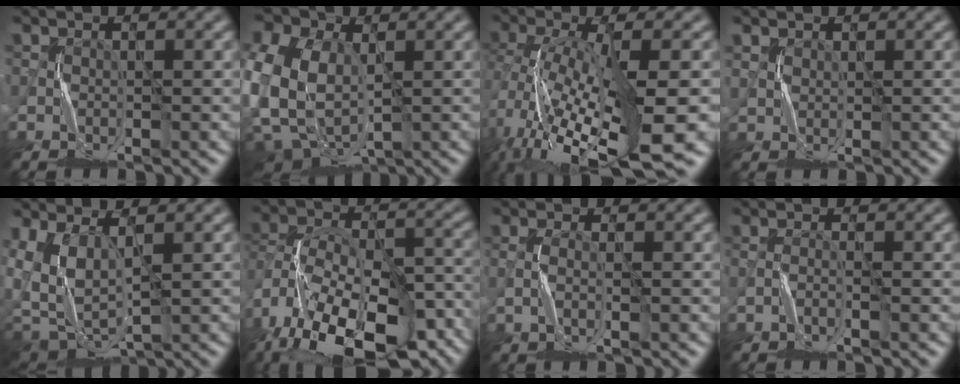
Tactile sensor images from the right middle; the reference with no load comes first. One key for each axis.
{"total": 13.3, "fx": 0.7, "fy": 9.8, "fz": 9.0, "tx": -0.193, "ty": -0.007, "tz": 0.029}
{"total": 14.1, "fx": -5.6, "fy": 4.2, "fz": 12.3, "tx": -0.252, "ty": -0.018, "tz": -0.072}
{"total": 1.4, "fx": 1.2, "fy": 0.8, "fz": 0.1, "tx": -0.008, "ty": -0.001, "tz": 0.026}
{"total": 6.2, "fx": 1.7, "fy": 3.9, "fz": 4.5, "tx": -0.110, "ty": -0.010, "tz": 0.042}
{"total": 16.9, "fx": -11.2, "fy": 8.2, "fz": 9.6, "tx": -0.163, "ty": -0.001, "tz": -0.151}
{"total": 1.3, "fx": -0.4, "fy": 0.2, "fz": 1.2, "tx": -0.031, "ty": 0.005, "tz": -0.010}
{"total": 0.6, "fx": -0.6, "fy": -0.2, "fz": 0.2, "tx": -0.008, "ty": 0.007, "tz": -0.014}